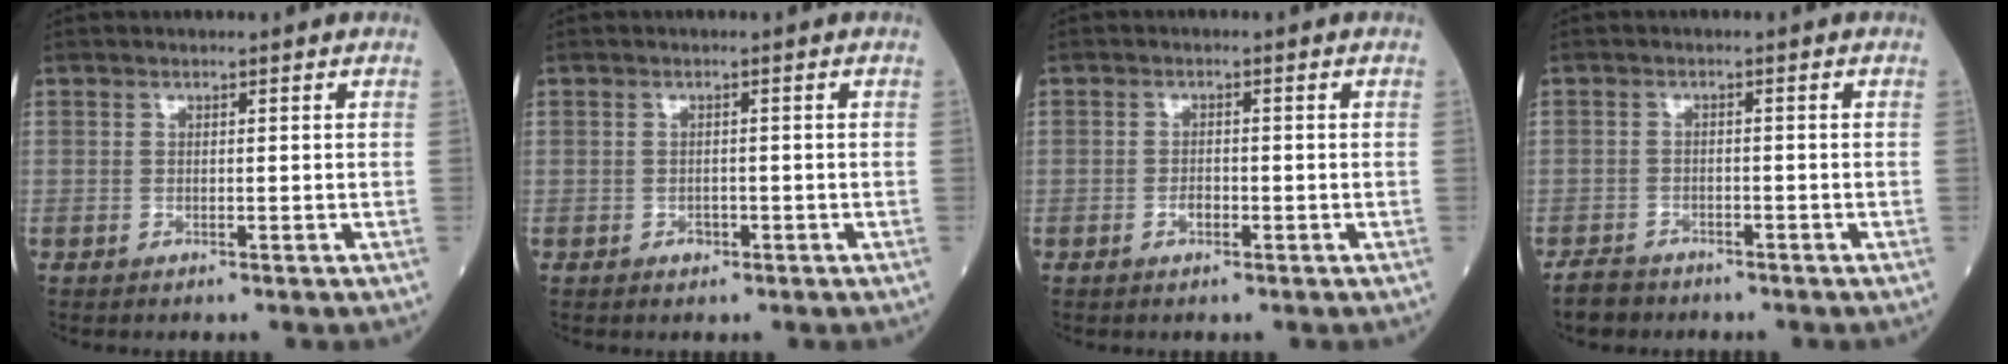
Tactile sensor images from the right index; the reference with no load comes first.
{"total": 2.5, "force": [-1.3, 1.2, 1.7], "torque": [-0.028, 0.002, -0.019]}
{"total": 1.4, "force": [-0.7, 0.8, 1.0], "torque": [-0.017, 0.003, -0.012]}
{"total": 3.7, "force": [-3.2, 1.6, 0.6], "torque": [-0.020, -0.004, -0.056]}